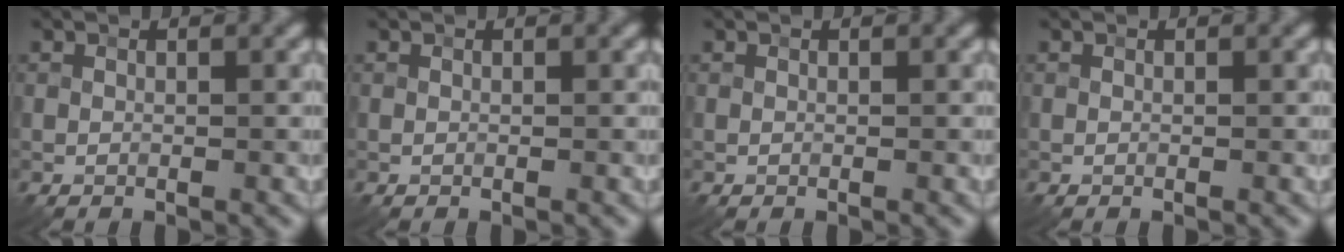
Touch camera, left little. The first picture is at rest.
{"total": 0.0}
{"total": 0.0}
{"total": 0.0}